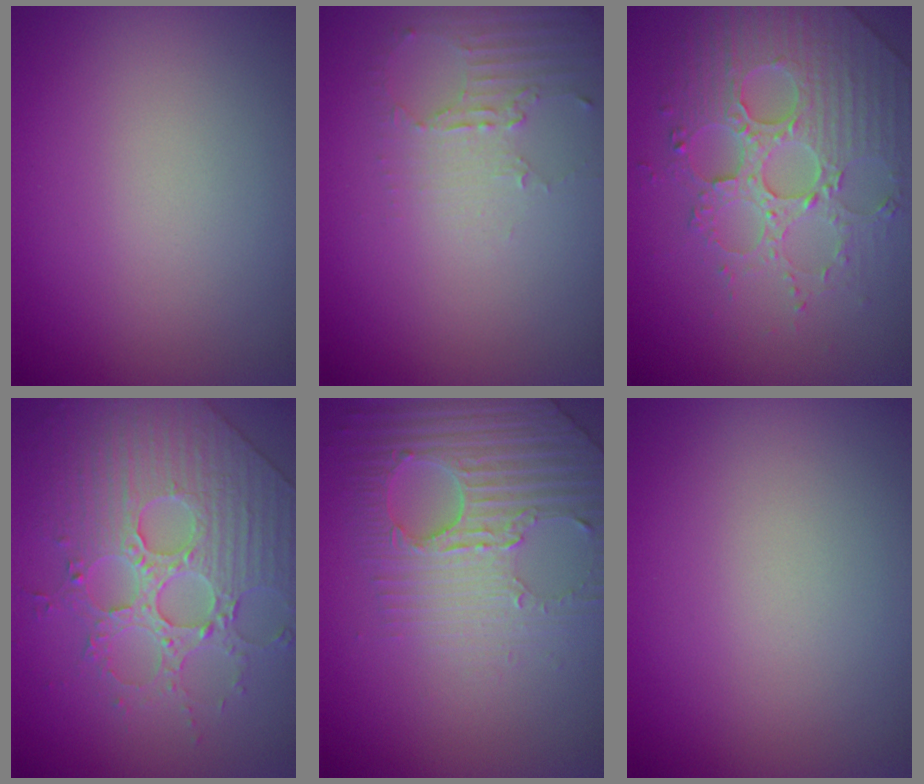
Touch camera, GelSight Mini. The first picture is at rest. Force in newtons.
{"total": 2.2, "press": 1.7, "slide": 1.5}
{"total": 4.7, "press": 4.5, "slide": 1.1}
{"total": 4.9, "press": 4.9, "slide": 0.4}
{"total": 4.5, "press": 4.3, "slide": 1.3}
{"total": 0.0}